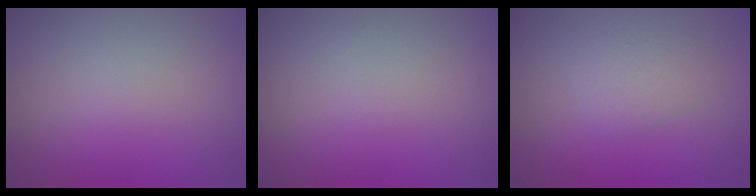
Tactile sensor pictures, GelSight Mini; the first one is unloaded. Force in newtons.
{"total": 0.0}
{"total": 2.1, "press": 2.1, "slide": 0.2}